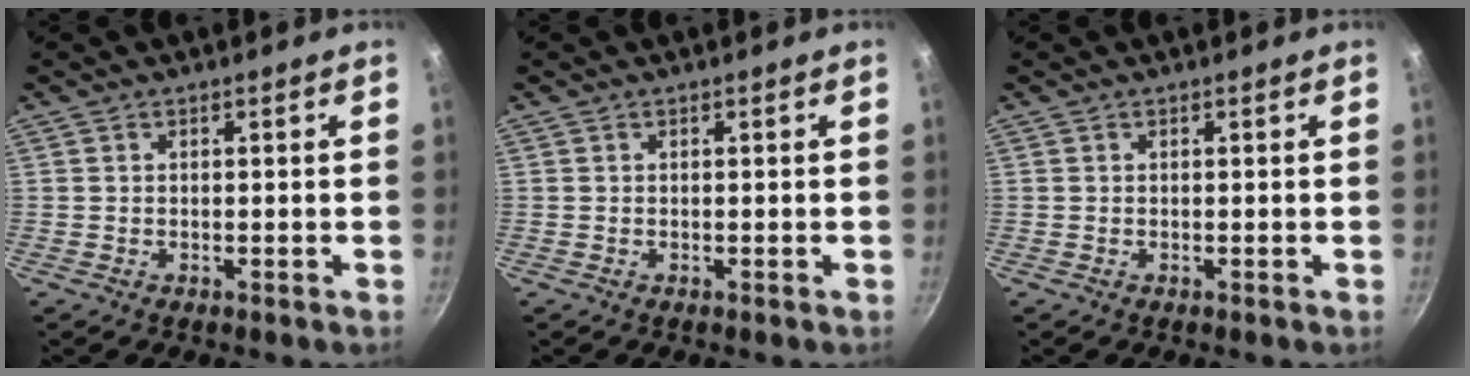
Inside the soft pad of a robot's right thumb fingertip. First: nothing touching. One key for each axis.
{"total": 0.0}
{"total": 0.0}